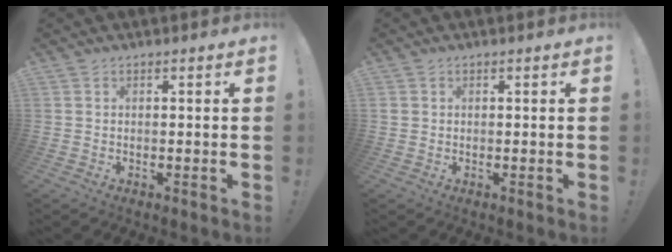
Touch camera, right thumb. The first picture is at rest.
{"total": 0.9, "force": [0.3, 0.8, 0.1], "torque": [-0.010, 0.006, 0.008]}